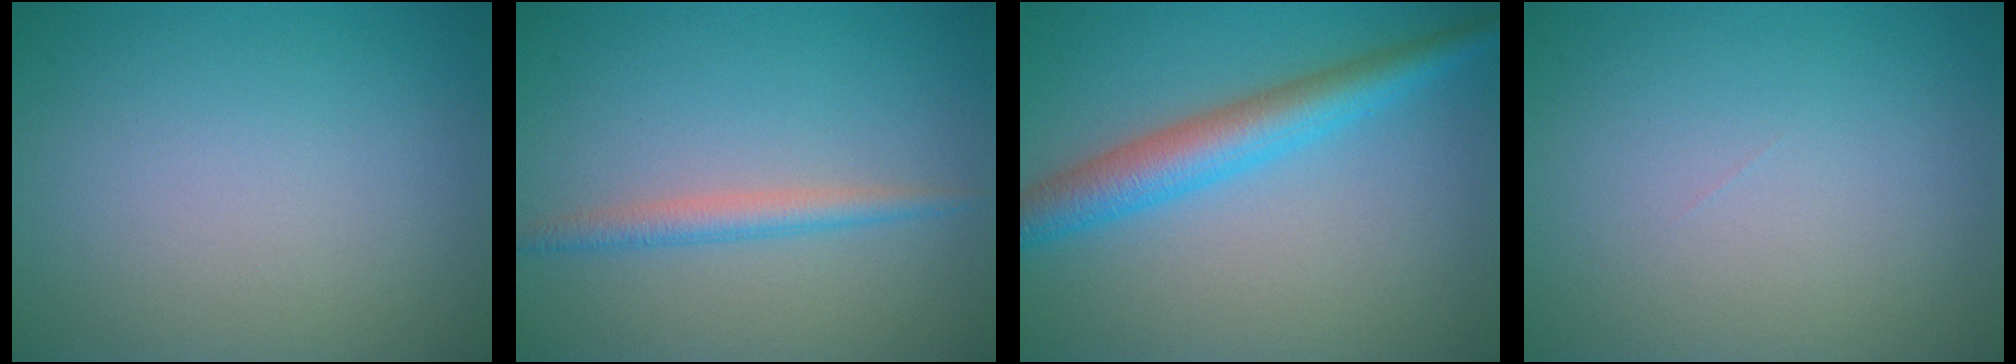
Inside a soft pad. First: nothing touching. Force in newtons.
{"total": 2.1, "press": 2.1, "slide": 0.1}
{"total": 5.0, "press": 5.0, "slide": 0.2}
{"total": 0.0}